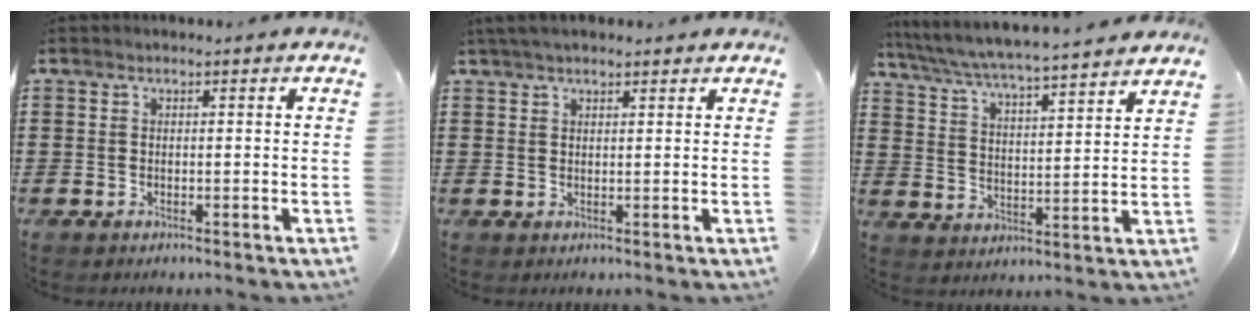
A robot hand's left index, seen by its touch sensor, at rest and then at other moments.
{"total": 2.3, "force": [1.8, 0.6, 1.2], "torque": [-0.027, 0.004, 0.034]}
{"total": 4.6, "force": [4.4, -0.4, 1.4], "torque": [-0.050, -0.037, 0.069]}